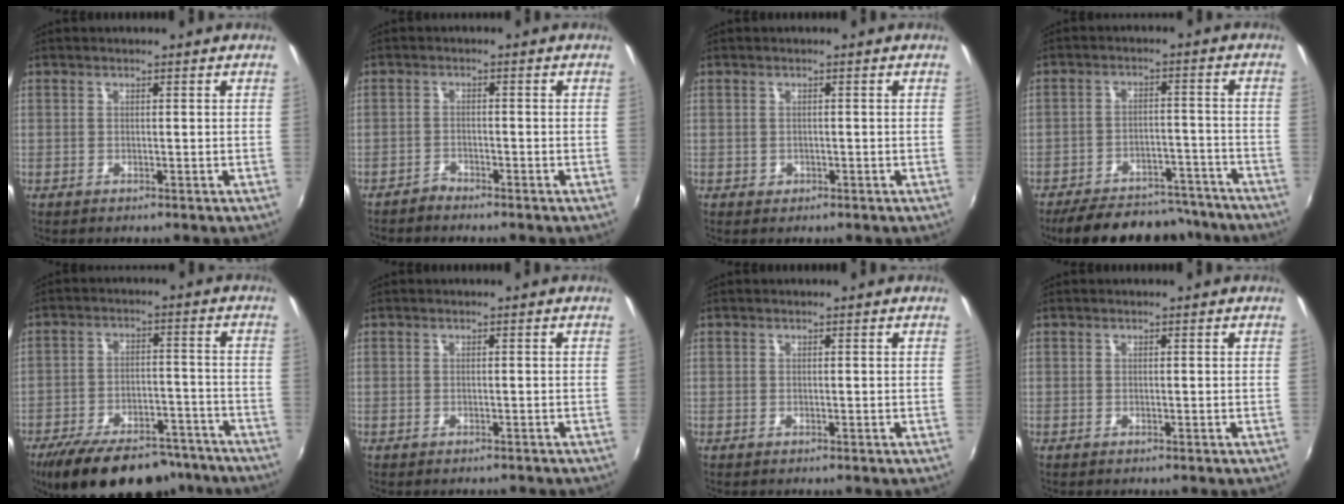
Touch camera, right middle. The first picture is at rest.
{"total": 1.9, "force": [-1.8, 0.3, 0.0], "torque": [-0.005, 0.000, -0.038]}
{"total": 0.7, "force": [0.0, 0.7, 0.1], "torque": [0.002, -0.001, 0.004]}
{"total": 17.5, "force": [-15.1, 6.1, 6.4], "torque": [-0.130, 0.024, -0.189]}
{"total": 20.9, "force": [-16.6, 8.0, 9.9], "torque": [-0.187, -0.005, -0.229]}
{"total": 0.6, "force": [-0.6, 0.2, 0.2], "torque": [-0.005, -0.001, -0.005]}
{"total": 0.0}
{"total": 0.0}